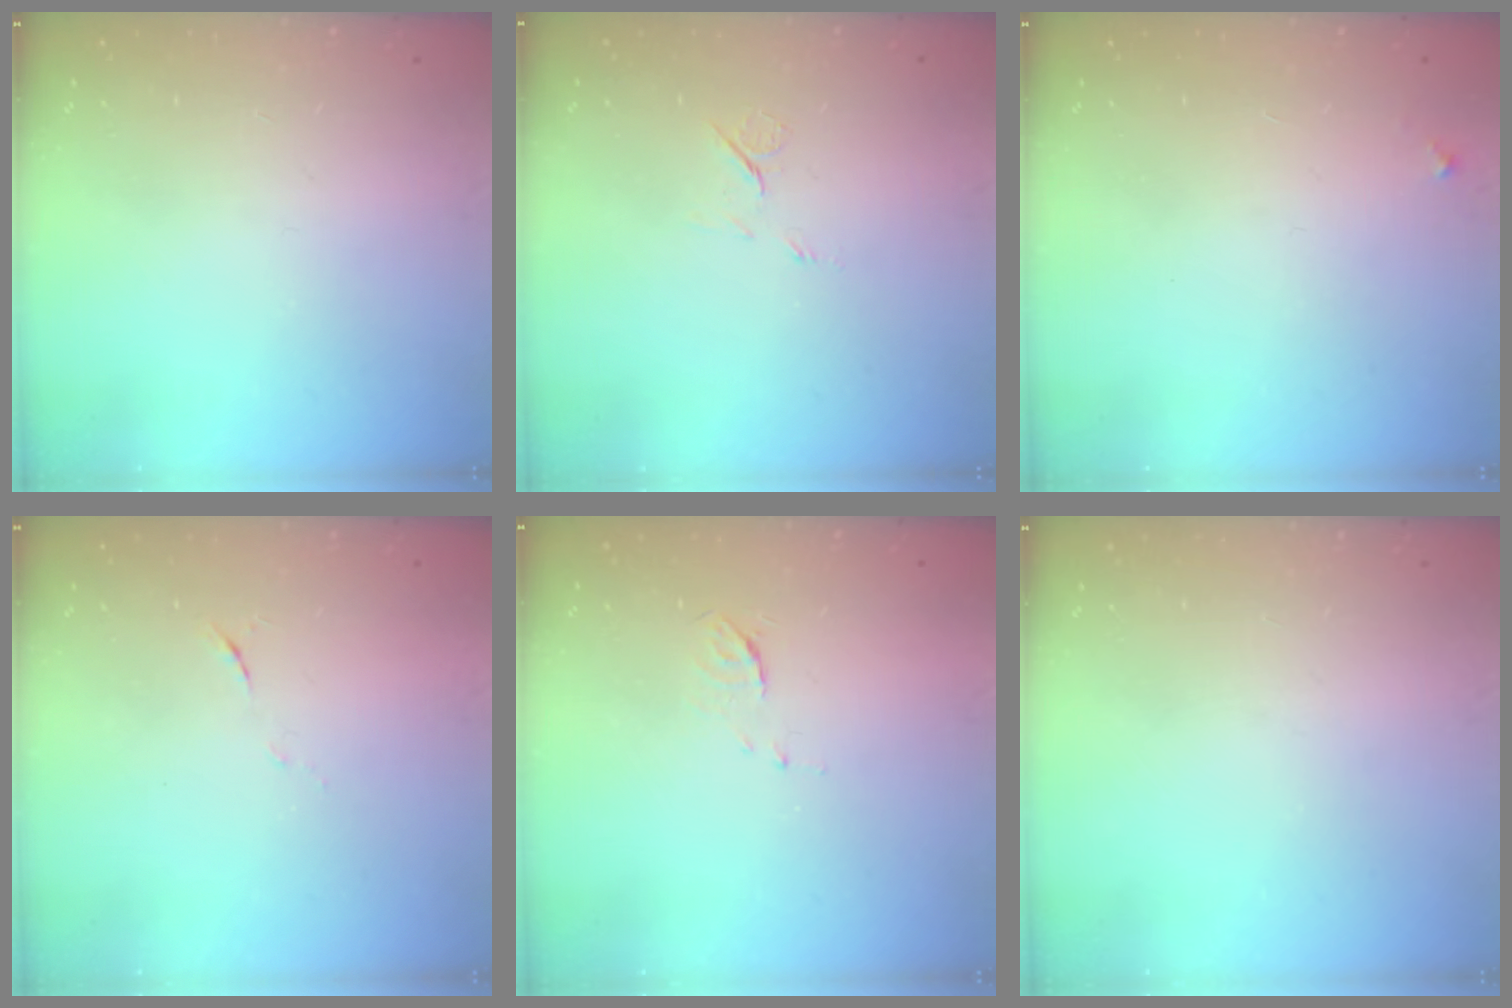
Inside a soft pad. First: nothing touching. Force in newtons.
{"total": 6.0, "press": 6.0, "slide": 0.8}
{"total": 3.3, "press": 3.2, "slide": 0.3}
{"total": 5.2, "press": 5.1, "slide": 1.2}
{"total": 4.1, "press": 4.1, "slide": 0.2}
{"total": 0.0}